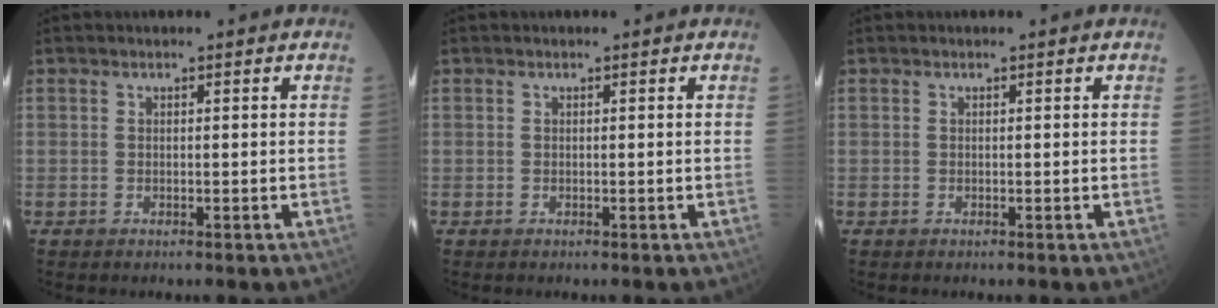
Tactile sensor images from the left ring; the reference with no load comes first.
{"total": 0.0}
{"total": 0.0}